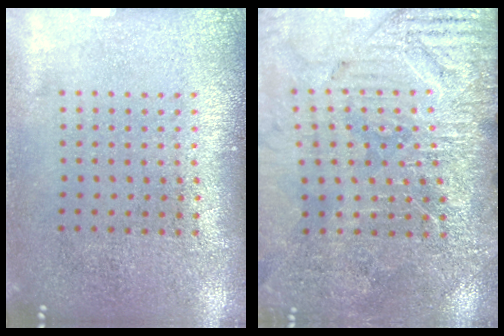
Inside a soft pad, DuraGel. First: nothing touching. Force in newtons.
{"total": 3.6, "press": 3.6, "slide": 0.5}